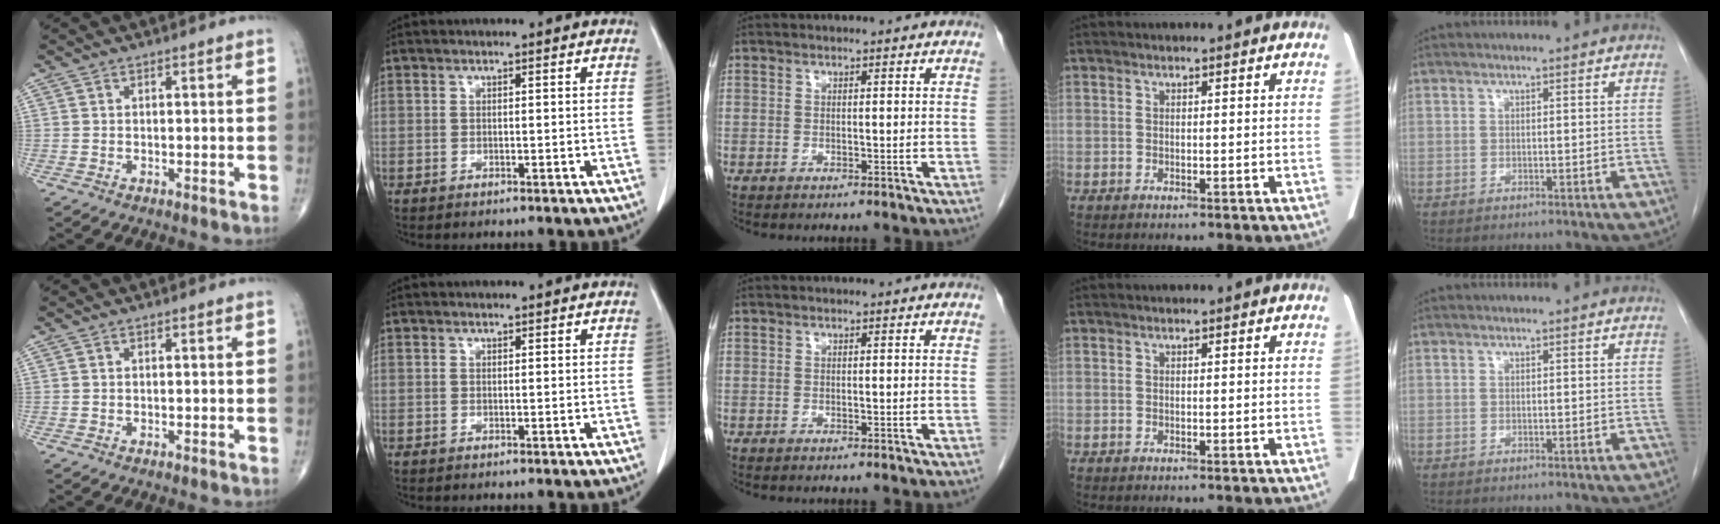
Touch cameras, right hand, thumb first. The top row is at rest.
{}